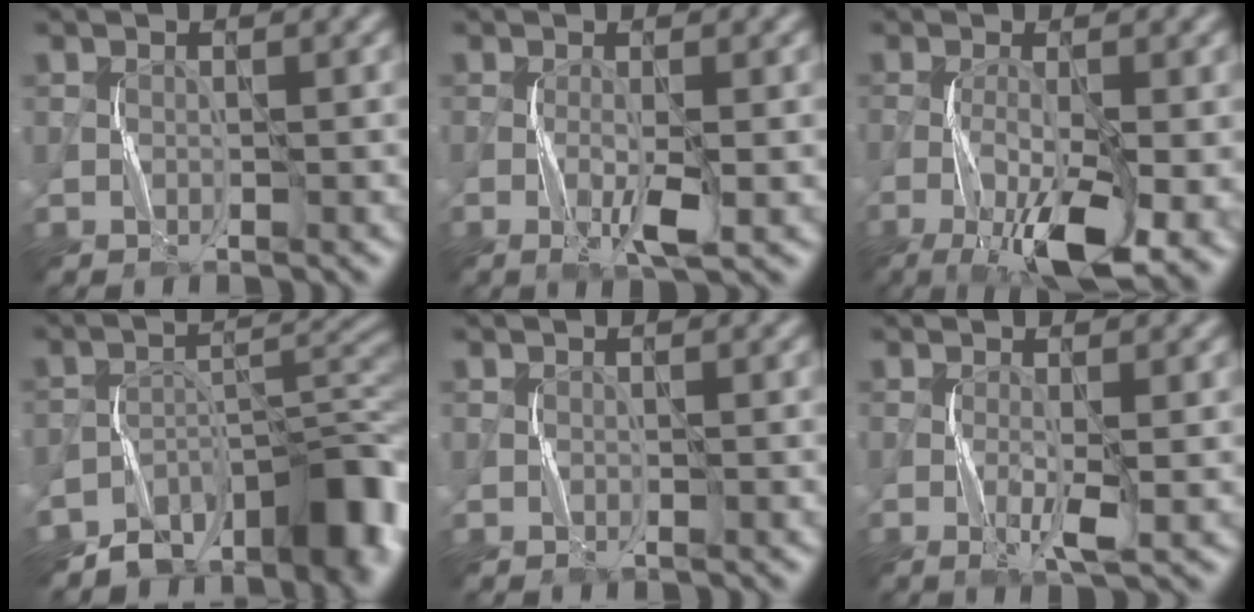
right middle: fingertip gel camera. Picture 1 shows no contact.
{"total": 2.6, "force": [-0.8, 0.2, 2.4], "torque": [-0.049, -0.004, -0.016]}
{"total": 10.4, "force": [-4.9, 2.9, 8.7], "torque": [-0.168, -0.021, -0.079]}
{"total": 9.7, "force": [-7.1, 4.7, 4.7], "torque": [-0.040, 0.000, -0.122]}
{"total": 0.0}
{"total": 2.1, "force": [-0.4, 0.2, 2.0], "torque": [-0.042, -0.004, -0.008]}